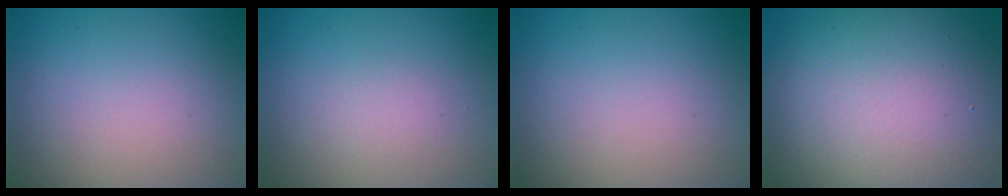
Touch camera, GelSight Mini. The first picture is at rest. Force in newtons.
{"total": 0.9, "press": 0.9, "slide": 0.1}
{"total": 0.0}
{"total": 15.4, "press": 15.4, "slide": 0.5}